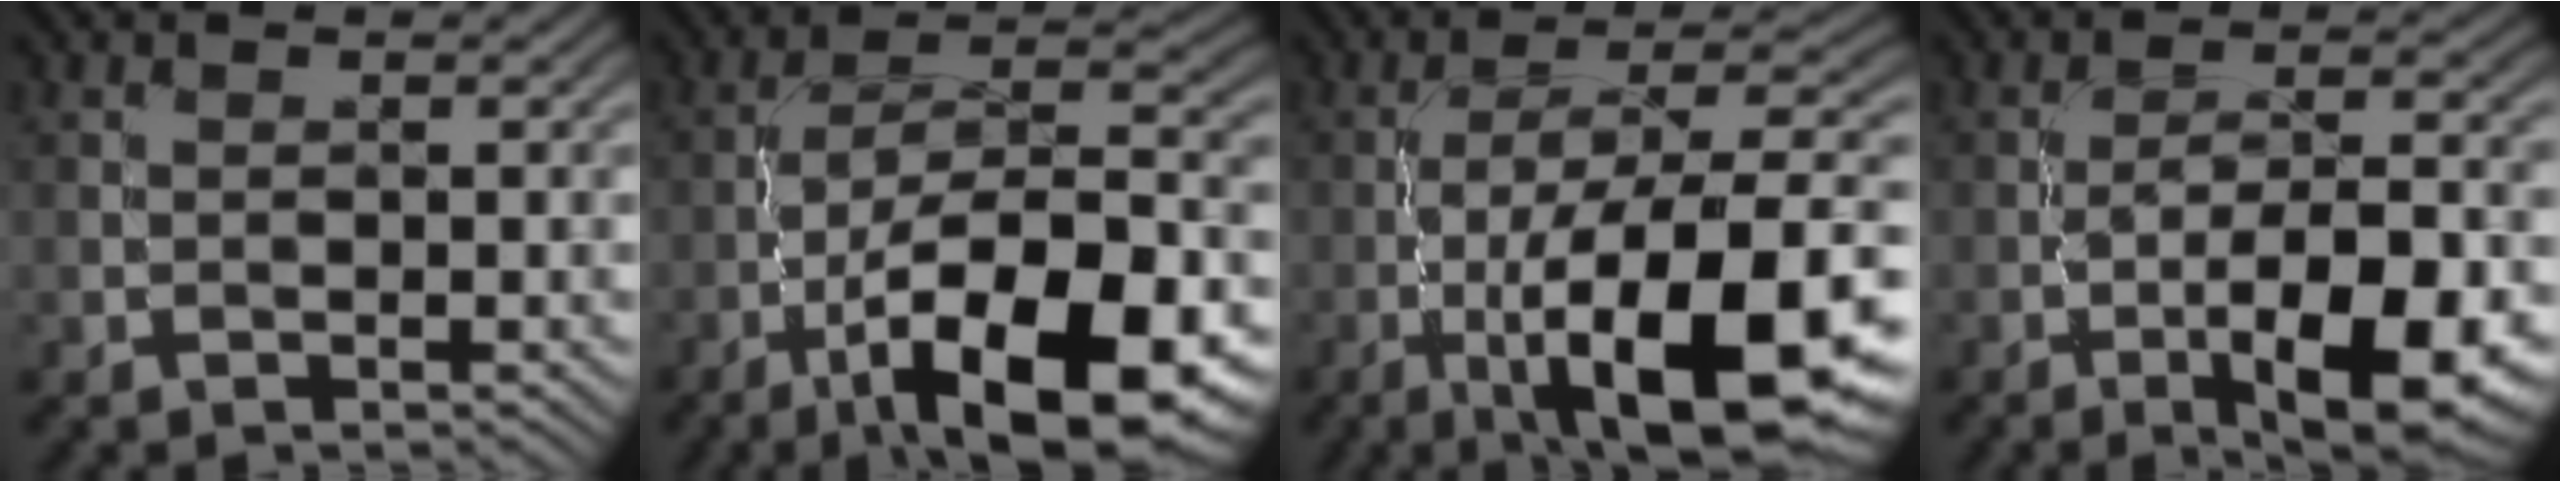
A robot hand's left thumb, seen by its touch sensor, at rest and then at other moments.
{"total": 16.9, "force": [-8.1, 6.1, 13.5], "torque": [-0.207, 0.000, -0.139]}
{"total": 16.8, "force": [-6.6, 5.2, 14.5], "torque": [-0.211, 0.010, -0.111]}
{"total": 11.1, "force": [-5.0, 3.3, 9.4], "torque": [-0.142, 0.003, -0.077]}